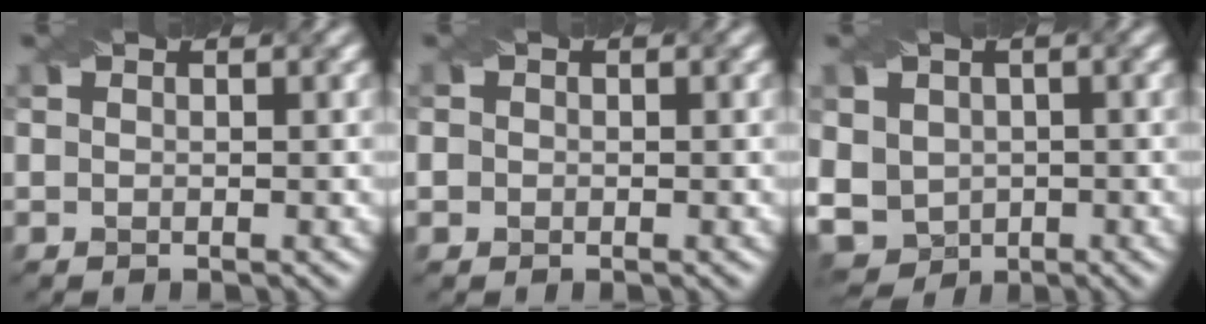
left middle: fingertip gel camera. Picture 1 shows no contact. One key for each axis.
{"total": 1.3, "fx": -0.8, "fy": -0.2, "fz": -0.9, "tx": -0.001, "ty": -0.001, "tz": 0.011}
{"total": 4.2, "fx": -0.6, "fy": 3.9, "fz": 1.4, "tx": -0.062, "ty": -0.001, "tz": 0.012}